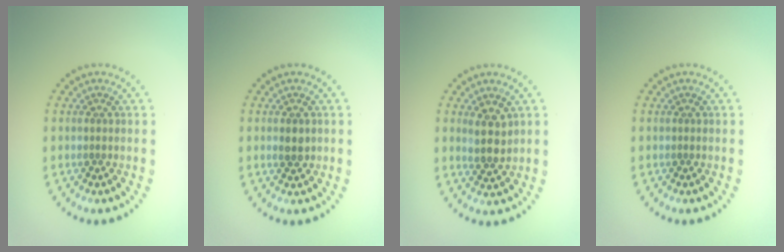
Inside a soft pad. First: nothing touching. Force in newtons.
{"total": 1.5, "press": 1.5, "slide": 0.1}
{"total": 2.4, "press": 2.1, "slide": 1.2}
{"total": 0.0}